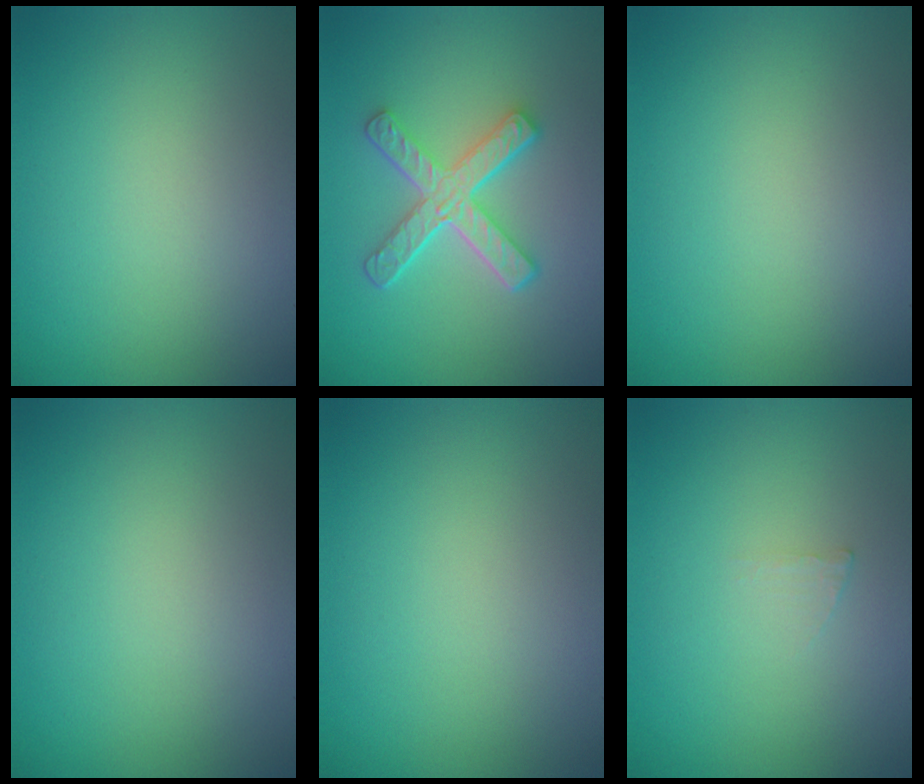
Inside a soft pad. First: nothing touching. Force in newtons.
{"total": 5.0, "press": 3.7, "slide": 3.3}
{"total": 0.0}
{"total": 0.0}
{"total": 0.0}
{"total": 0.6, "press": 0.6, "slide": 0.1}